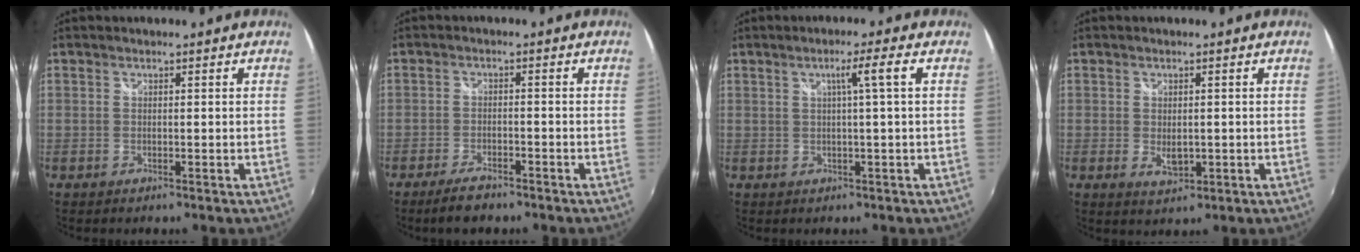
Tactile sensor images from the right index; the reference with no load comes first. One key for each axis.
{"total": 4.9, "fx": -3.9, "fy": 1.5, "fz": 2.6, "tx": -0.067, "ty": -0.005, "tz": -0.072}
{"total": 3.7, "fx": 0.8, "fy": -1.0, "fz": 3.5, "tx": -0.060, "ty": 0.002, "tz": 0.014}
{"total": 3.1, "fx": -0.4, "fy": 2.0, "fz": 2.3, "tx": -0.038, "ty": -0.006, "tz": -0.004}